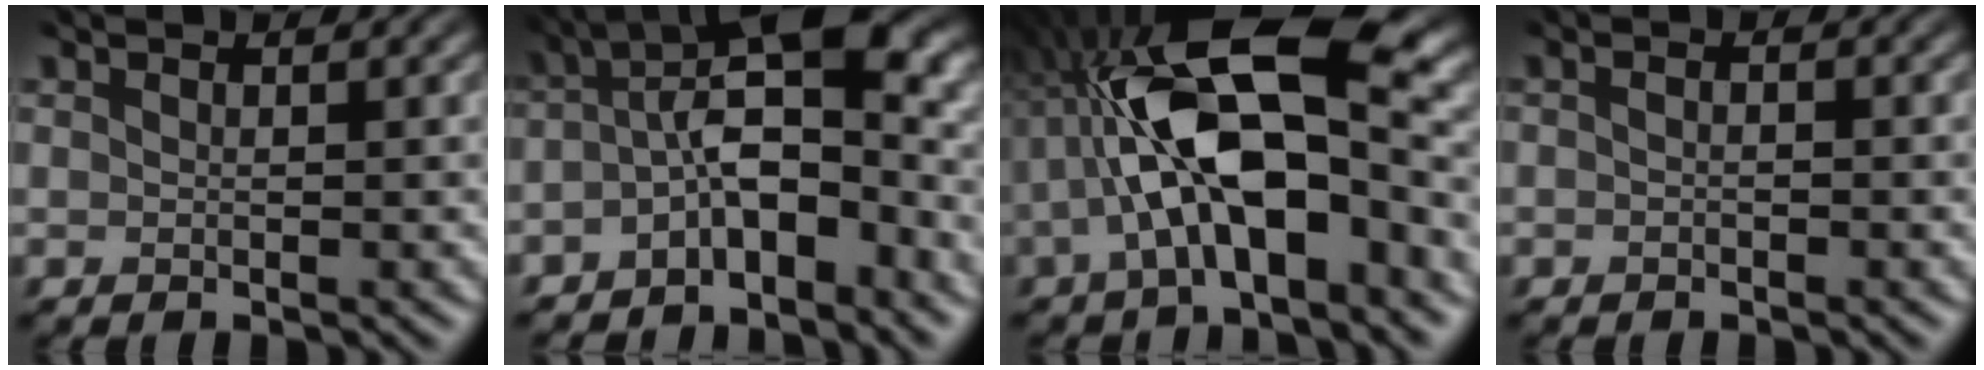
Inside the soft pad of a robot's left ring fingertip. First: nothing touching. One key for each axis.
{"total": 6.8, "fx": -2.8, "fy": 2.8, "fz": 5.5, "tx": -0.098, "ty": 0.017, "tz": -0.052}
{"total": 12.5, "fx": -2.5, "fy": 5.2, "fz": 11.0, "tx": -0.203, "ty": 0.015, "tz": -0.045}
{"total": 1.0, "fx": -0.3, "fy": 0.5, "fz": 0.8, "tx": -0.012, "ty": -0.003, "tz": -0.018}